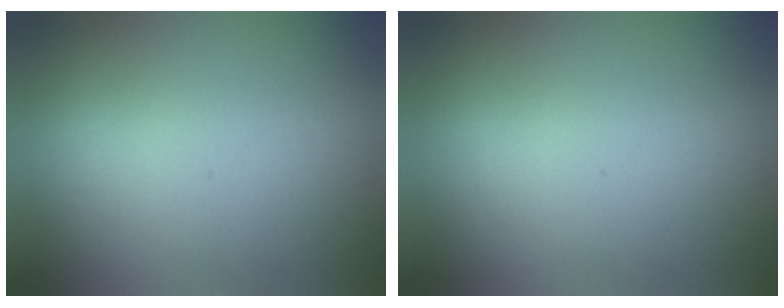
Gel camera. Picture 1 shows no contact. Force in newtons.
{"total": 0.0}